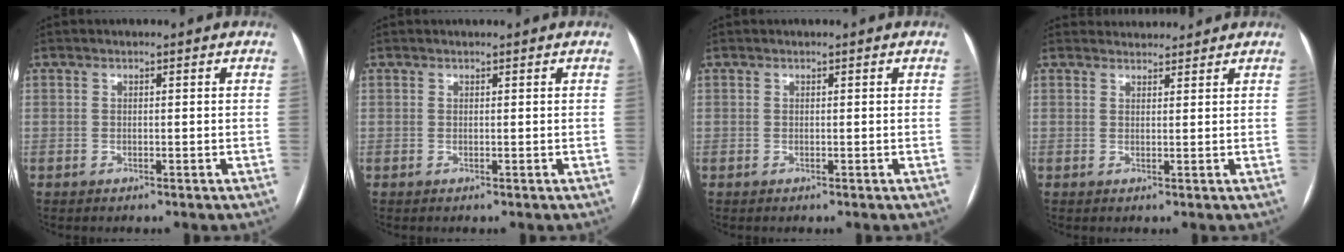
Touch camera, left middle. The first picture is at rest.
{"total": 0.8, "force": [0.8, 0.2, 0.2], "torque": [-0.005, 0.015, 0.015]}
{"total": 0.0}
{"total": 4.1, "force": [4.0, 1.0, 0.1], "torque": [-0.001, 0.022, 0.054]}